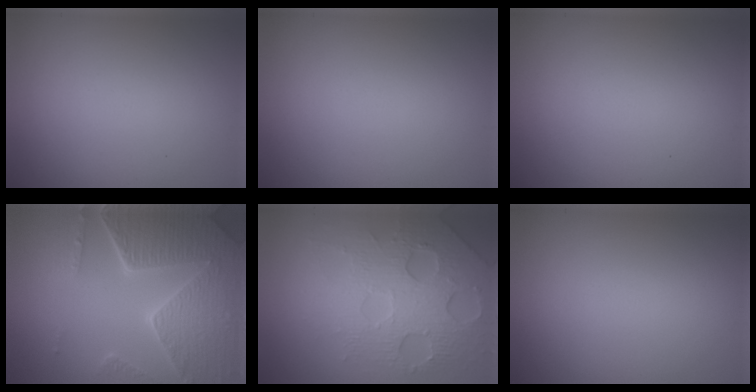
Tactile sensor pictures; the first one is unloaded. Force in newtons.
{"total": 0.0}
{"total": 0.0}
{"total": 8.4, "press": 6.0, "slide": 5.9}
{"total": 6.3, "press": 4.7, "slide": 4.3}
{"total": 0.0}